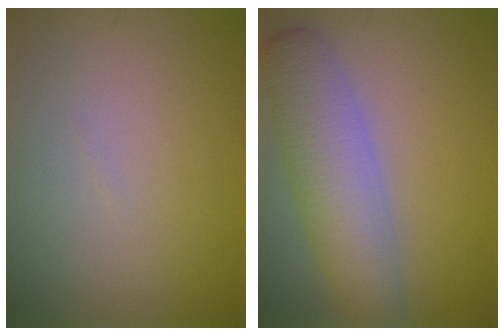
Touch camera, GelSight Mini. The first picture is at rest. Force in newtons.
{"total": 6.0, "press": 6.0, "slide": 0.2}